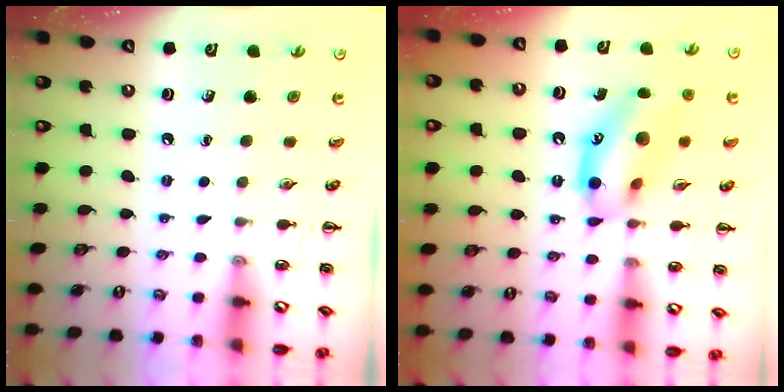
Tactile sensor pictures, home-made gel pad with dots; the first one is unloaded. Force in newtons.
{"total": 15.4, "press": 15.1, "slide": 2.6}